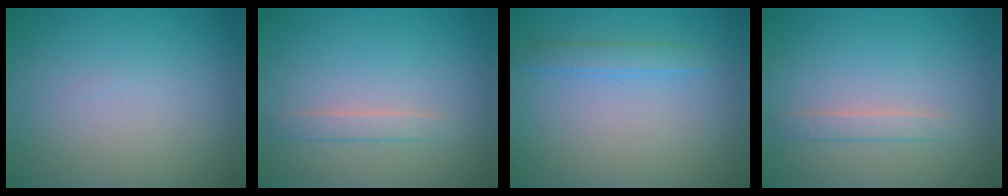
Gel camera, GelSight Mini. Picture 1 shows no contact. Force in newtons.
{"total": 1.3, "press": 1.3, "slide": 0.1}
{"total": 1.6, "press": 1.6, "slide": 0.0}
{"total": 1.3, "press": 1.3, "slide": 0.1}